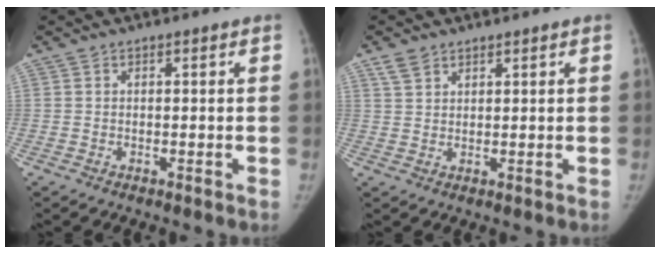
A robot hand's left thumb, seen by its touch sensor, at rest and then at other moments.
{"total": 3.2, "force": [2.3, 1.8, 1.2], "torque": [-0.021, -0.001, 0.051]}